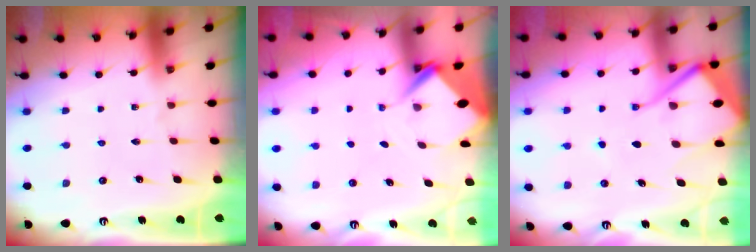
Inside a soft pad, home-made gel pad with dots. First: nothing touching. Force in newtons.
{"total": 4.7, "press": 4.7, "slide": 0.3}
{"total": 12.3, "press": 12.3, "slide": 1.3}